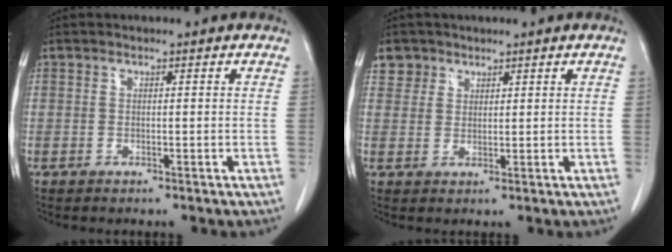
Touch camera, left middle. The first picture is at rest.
{"total": 3.1, "force": [2.0, 2.3, -0.2], "torque": [0.013, 0.002, 0.033]}